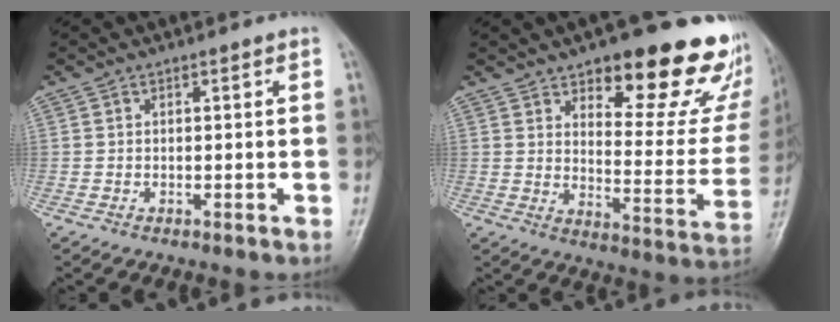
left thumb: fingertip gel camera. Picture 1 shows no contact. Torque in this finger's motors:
{"motor_torque": [0.93, 0.66, 1.40, -1.36, 0.27]}